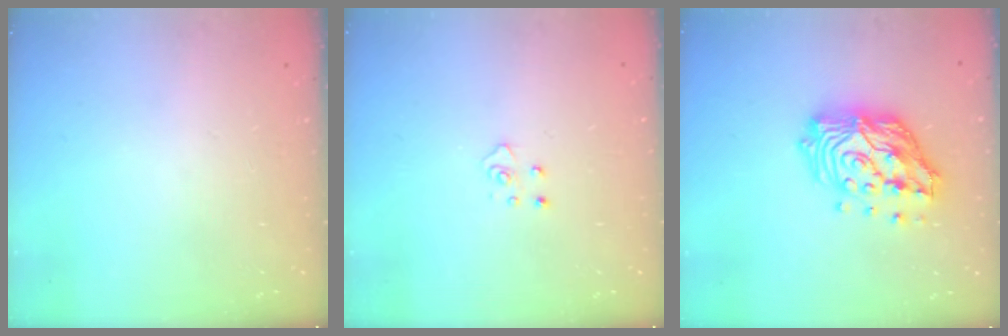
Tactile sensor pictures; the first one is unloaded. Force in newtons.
{"total": 4.1, "press": 4.0, "slide": 0.5}
{"total": 17.9, "press": 17.8, "slide": 1.7}